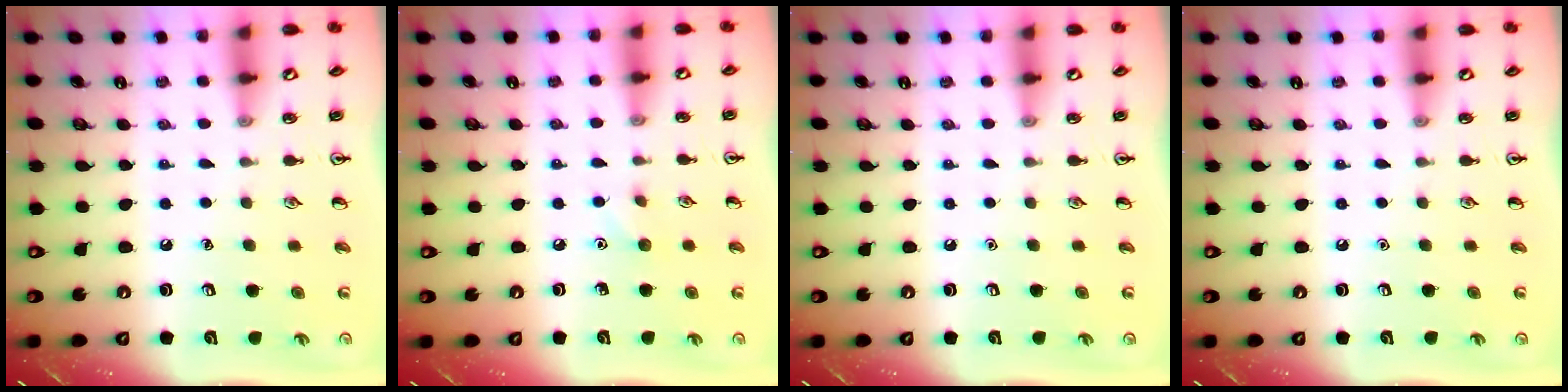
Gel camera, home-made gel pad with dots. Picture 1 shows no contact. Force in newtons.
{"total": 4.7, "press": 4.4, "slide": 1.5}
{"total": 0.0}
{"total": 0.0}